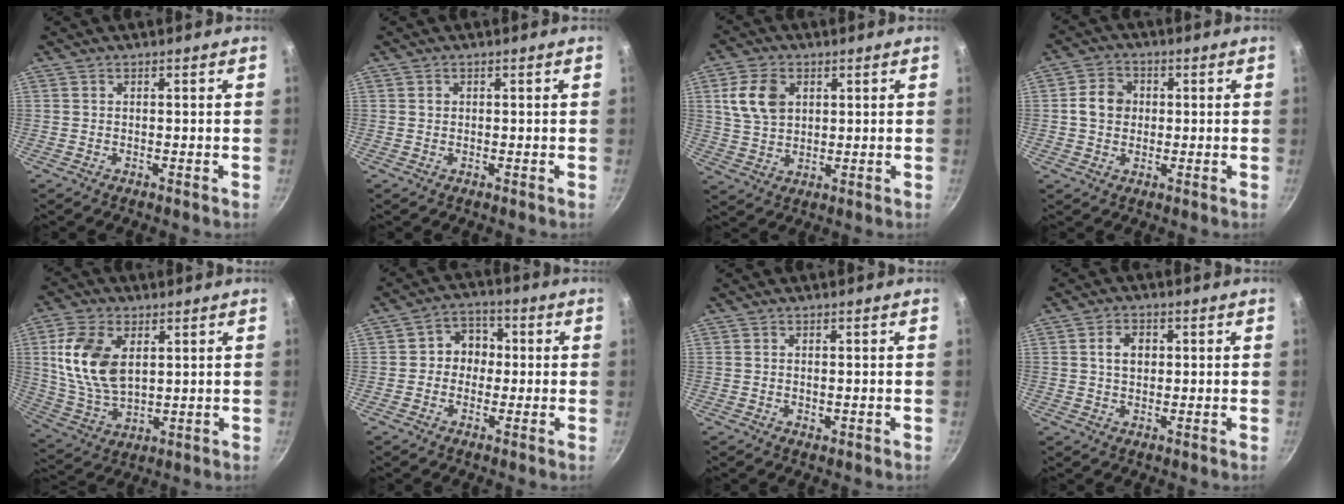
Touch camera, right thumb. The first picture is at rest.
{"total": 0.5, "force": [0.1, 0.5, 0.1], "torque": [0.001, 0.002, 0.002]}
{"total": 8.8, "force": [2.6, 6.2, 5.6], "torque": [-0.091, -0.003, 0.051]}
{"total": 5.9, "force": [0.4, 5.1, 3.0], "torque": [-0.031, 0.010, -0.003]}
{"total": 13.9, "force": [3.4, 8.4, 10.5], "torque": [-0.190, -0.016, 0.076]}
{"total": 6.5, "force": [0.0, 5.8, 3.0], "torque": [-0.001, 0.015, -0.012]}
{"total": 0.9, "force": [-0.1, 0.5, 0.7], "torque": [-0.011, -0.001, 0.000]}
{"total": 4.2, "force": [0.7, 3.1, 2.8], "torque": [-0.029, 0.005, 0.011]}